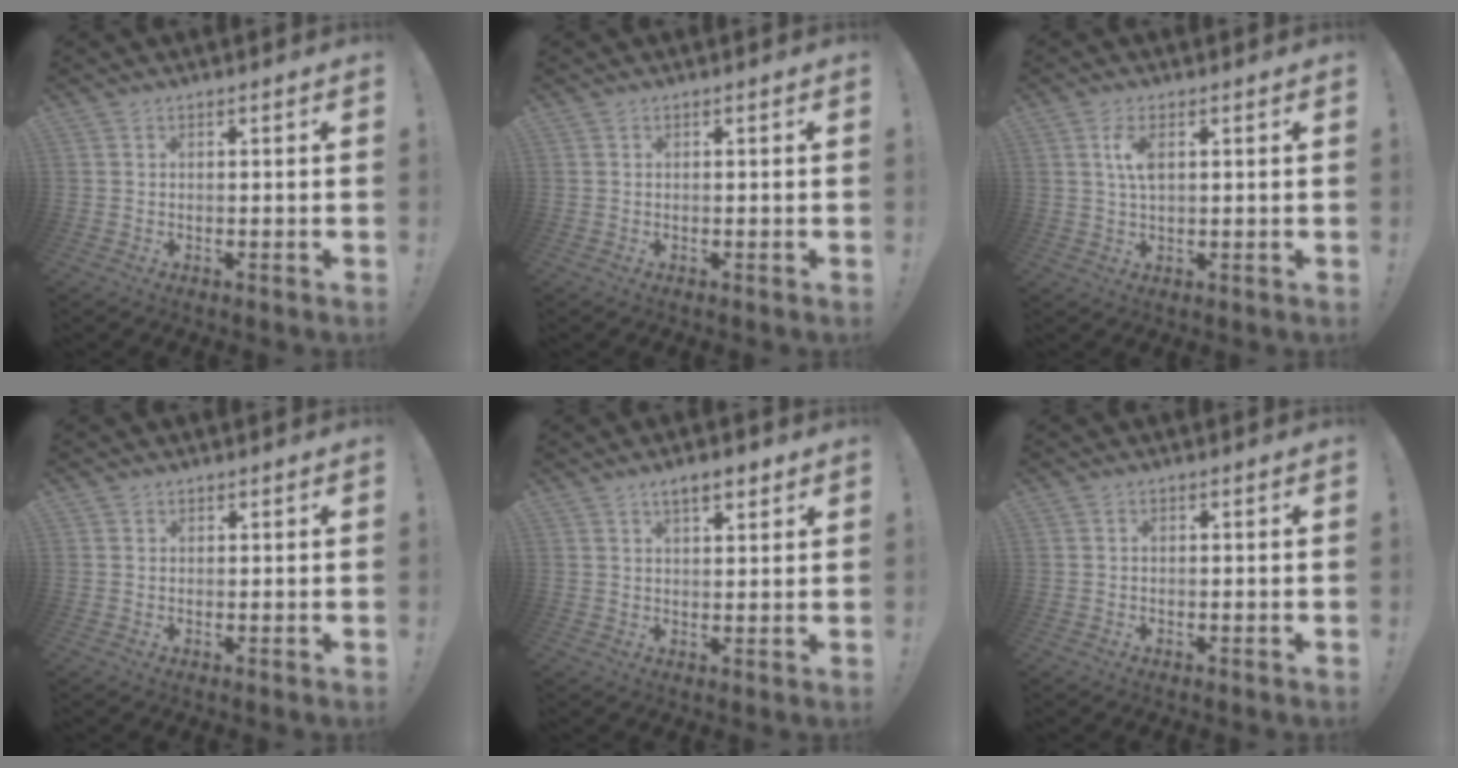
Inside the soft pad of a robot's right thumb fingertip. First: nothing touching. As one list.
[{"total": 0.0}, {"total": 5.0, "force": [1.4, 2.2, 4.3], "torque": [-0.079, -0.002, 0.018]}, {"total": 0.8, "force": [0.6, 0.5, 0.0], "torque": [0.004, -0.002, 0.011]}, {"total": 5.5, "force": [3.7, 2.1, 3.5], "torque": [-0.042, -0.016, 0.062]}, {"total": 0.0}]